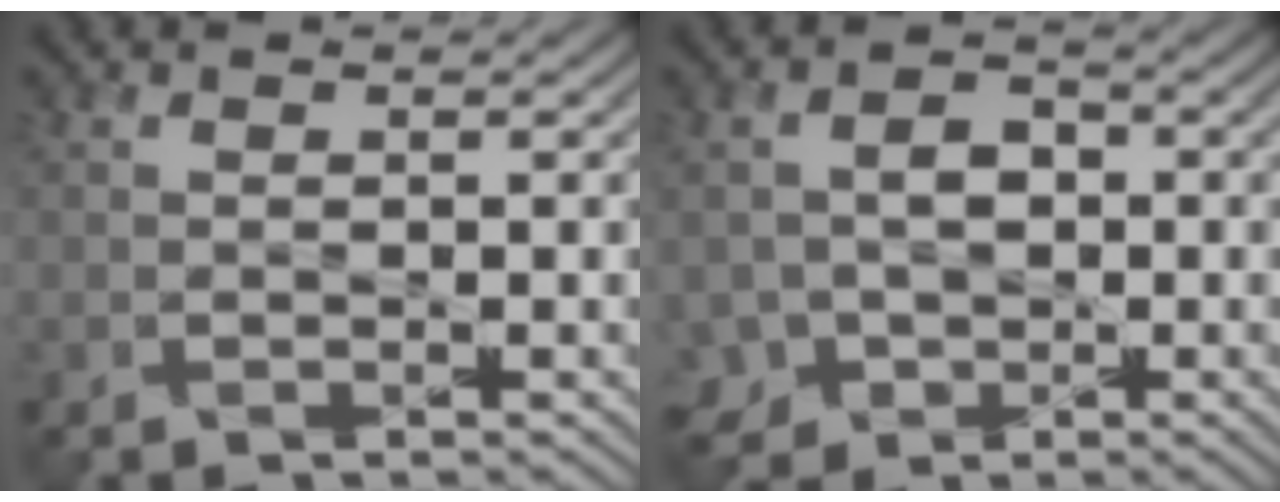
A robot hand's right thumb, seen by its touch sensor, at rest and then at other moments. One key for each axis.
{"total": 5.0, "fx": -1.4, "fy": 4.2, "fz": 2.2, "tx": -0.044, "ty": -0.002, "tz": -0.024}